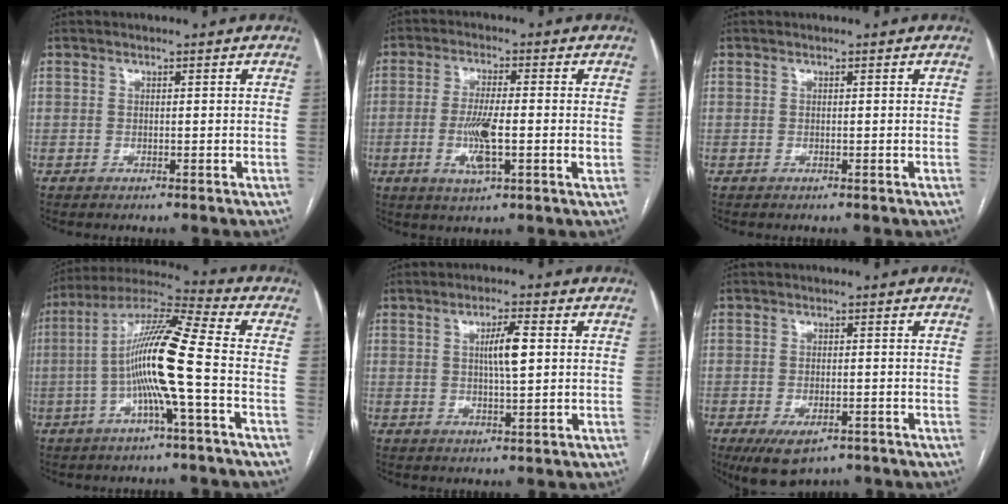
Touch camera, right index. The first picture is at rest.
{"total": 7.6, "force": [-1.2, 1.3, 7.4], "torque": [-0.143, -0.005, -0.024]}
{"total": 0.0}
{"total": 13.4, "force": [-2.3, -0.5, 13.2], "torque": [-0.251, 0.015, -0.053]}
{"total": 5.0, "force": [1.0, 0.7, 4.9], "torque": [-0.084, 0.002, 0.018]}
{"total": 6.2, "force": [-3.8, 3.0, 3.9], "torque": [-0.065, -0.008, -0.055]}